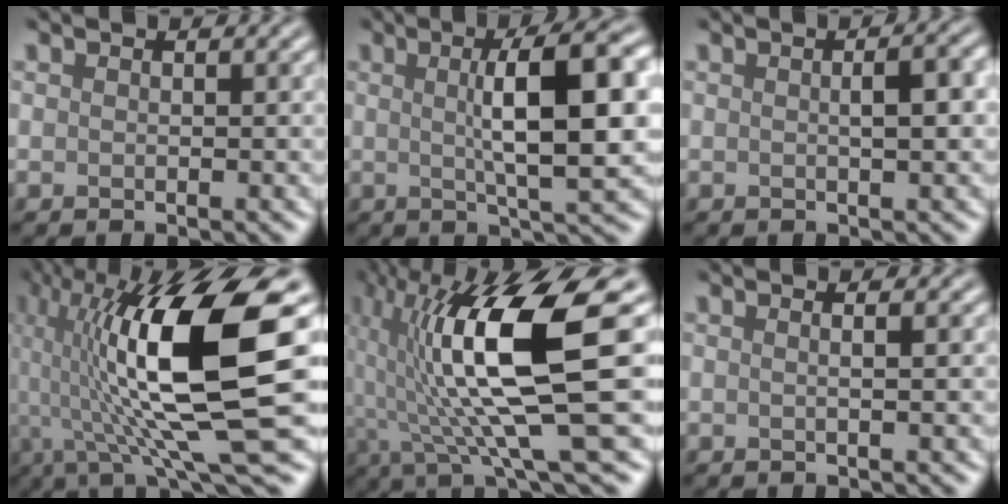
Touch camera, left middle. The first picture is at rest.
{"total": 9.2, "force": [1.4, 2.1, 8.8], "torque": [-0.108, 0.017, 0.028]}
{"total": 2.3, "force": [0.2, 0.6, 2.3], "torque": [-0.020, 0.013, 0.007]}
{"total": 14.4, "force": [1.1, 3.6, 13.9], "torque": [-0.253, 0.005, 0.033]}
{"total": 12.7, "force": [1.1, 2.8, 12.4], "torque": [-0.210, 0.007, 0.033]}
{"total": 1.5, "force": [0.4, 0.8, 1.2], "torque": [0.004, 0.006, -0.014]}